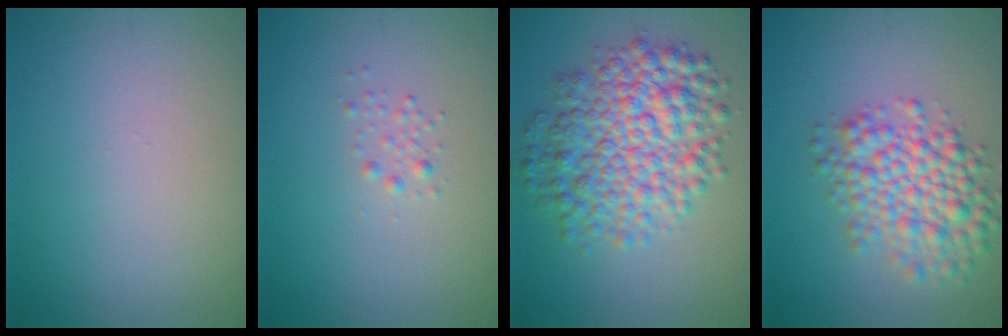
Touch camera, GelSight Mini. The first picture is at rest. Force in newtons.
{"total": 0.8, "press": 0.8, "slide": 0.1}
{"total": 7.7, "press": 7.7, "slide": 0.1}
{"total": 5.9, "press": 5.9, "slide": 0.1}